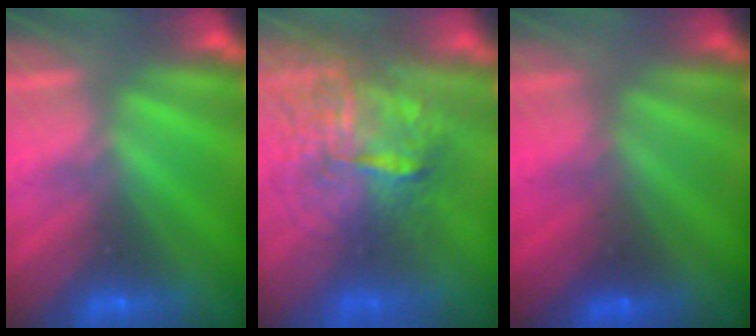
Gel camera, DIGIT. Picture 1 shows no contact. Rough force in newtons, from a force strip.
{"total": 7.3}
{"total": 1.6}